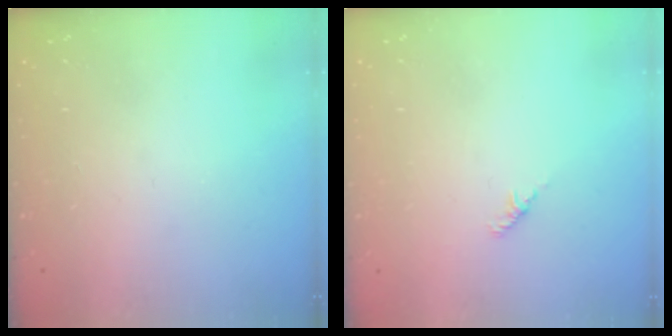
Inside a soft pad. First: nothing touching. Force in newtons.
{"total": 1.8, "press": 1.7, "slide": 0.6}